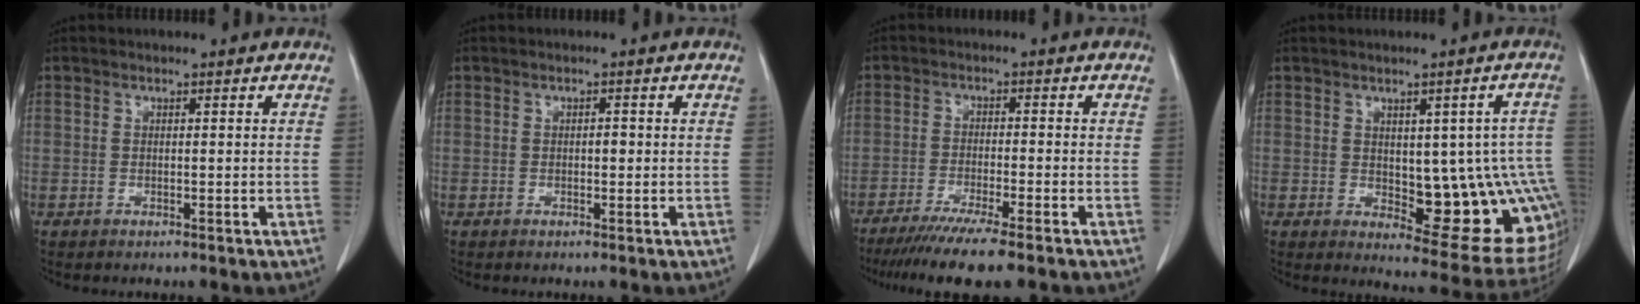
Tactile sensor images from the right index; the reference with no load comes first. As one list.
[{"total": 1.0, "force": [-0.1, 0.5, 0.8], "torque": [-0.012, 0.002, -0.002]}, {"total": 9.3, "force": [-7.2, -0.6, 5.8], "torque": [-0.085, -0.026, -0.116]}, {"total": 14.9, "force": [-1.1, 5.1, 13.9], "torque": [-0.122, 0.011, 0.006]}]